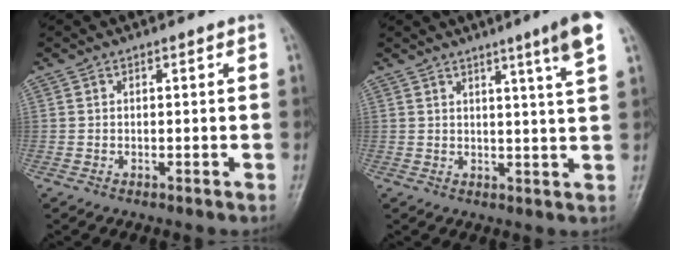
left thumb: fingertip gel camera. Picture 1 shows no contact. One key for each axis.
{"total": 7.3, "fx": 4.1, "fy": -0.6, "fz": 6.0, "tx": -0.085, "ty": -0.021, "tz": 0.053}